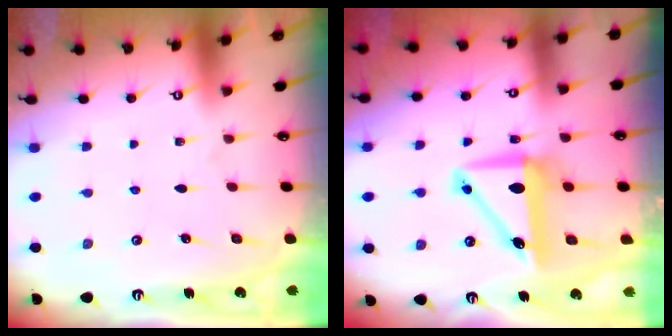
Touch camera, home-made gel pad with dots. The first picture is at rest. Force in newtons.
{"total": 9.9, "press": 9.6, "slide": 2.1}